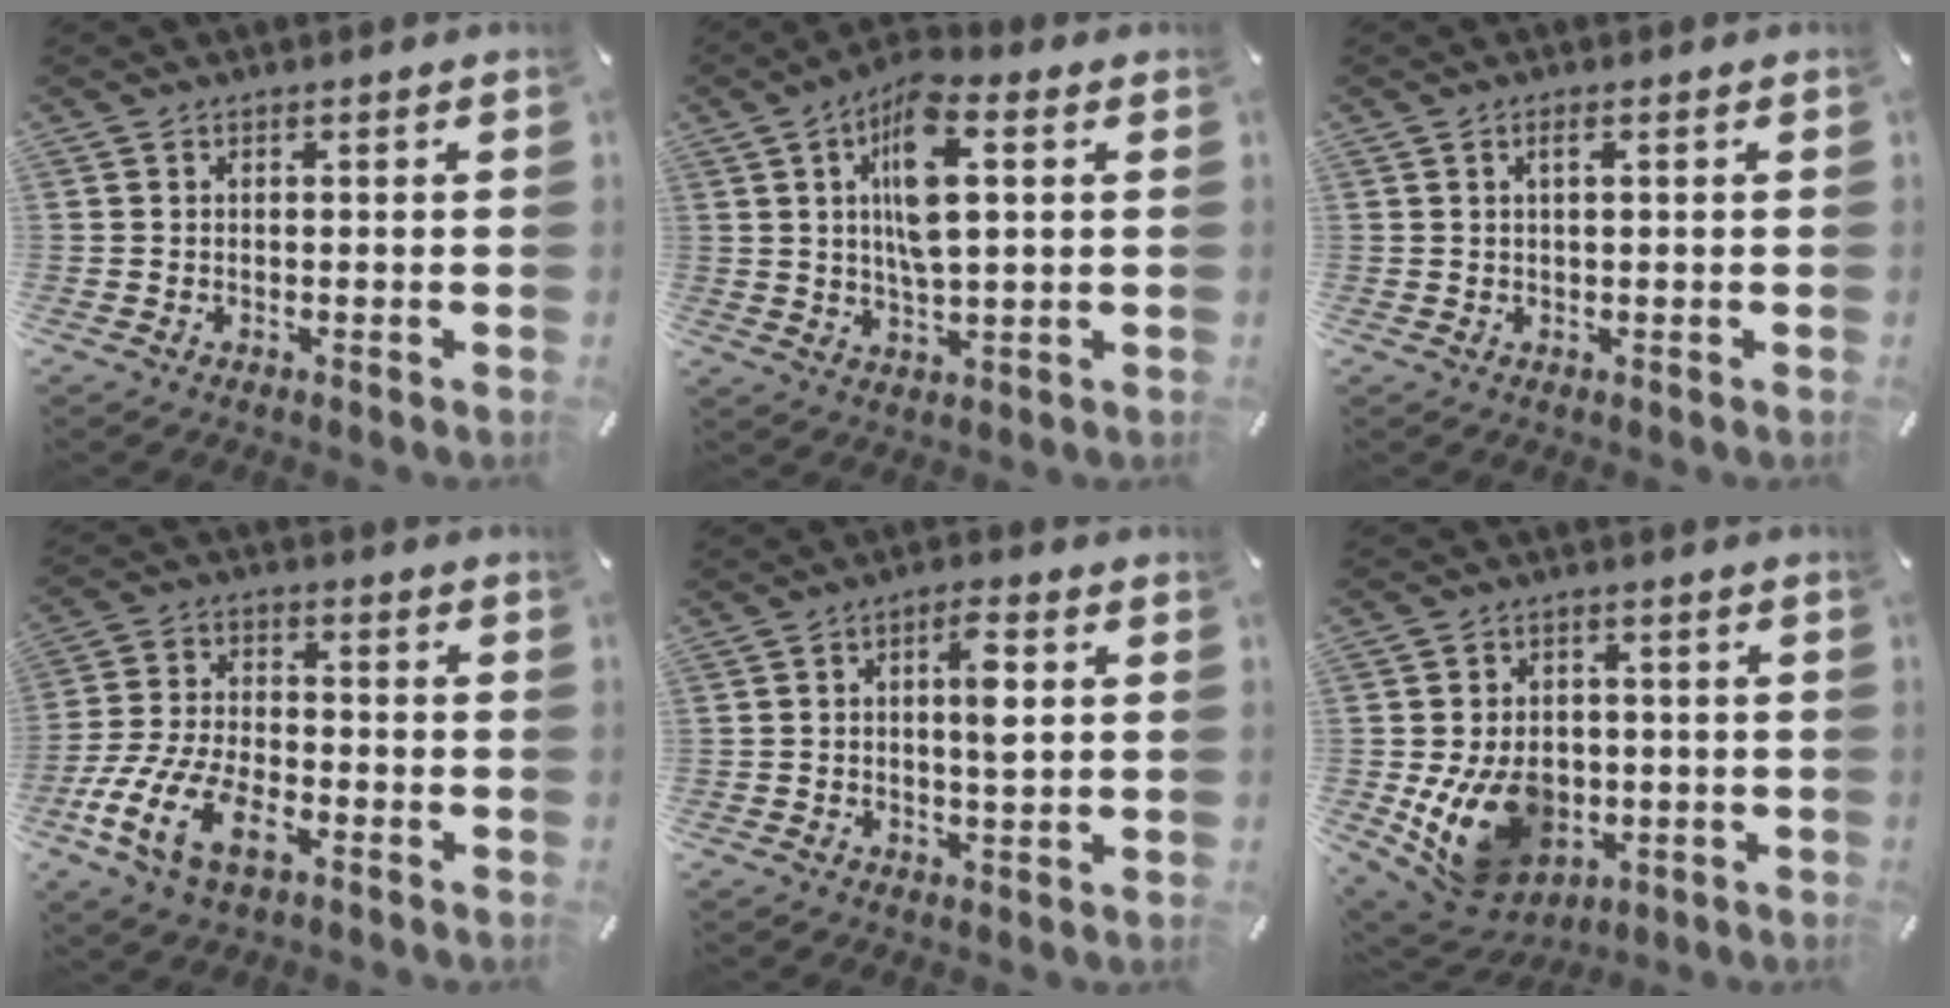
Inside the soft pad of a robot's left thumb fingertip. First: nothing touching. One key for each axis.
{"total": 12.0, "fx": 3.1, "fy": 4.4, "fz": 10.7, "tx": -0.200, "ty": 0.000, "tz": 0.050}
{"total": 1.6, "fx": 0.5, "fy": 0.4, "fz": 1.4, "tx": -0.029, "ty": 0.003, "tz": 0.007}
{"total": 14.5, "fx": -7.1, "fy": 7.5, "fz": 10.2, "tx": -0.216, "ty": 0.025, "tz": -0.130}
{"total": 6.2, "fx": 0.8, "fy": 2.0, "fz": 5.8, "tx": -0.097, "ty": 0.004, "tz": 0.008}
{"total": 14.9, "fx": -3.6, "fy": 11.5, "fz": 8.8, "tx": -0.177, "ty": 0.011, "tz": -0.056}